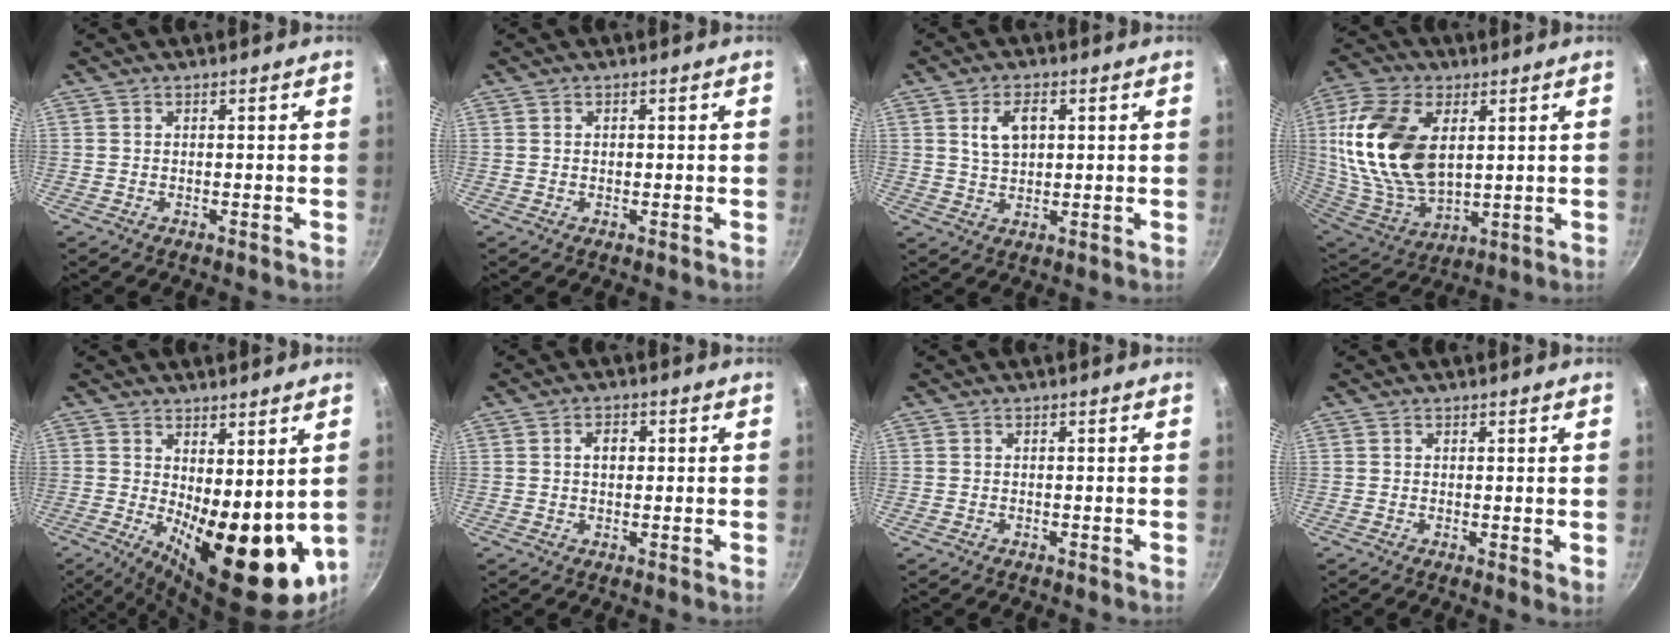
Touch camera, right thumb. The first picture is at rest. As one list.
[{"total": 1.0, "force": [0.1, 0.8, 0.6], "torque": [-0.008, 0.002, 0.001]}, {"total": 5.9, "force": [1.7, 3.6, 4.4], "torque": [-0.064, -0.002, 0.034]}, {"total": 22.5, "force": [4.8, 13.6, 17.2], "torque": [-0.331, -0.022, 0.100]}, {"total": 17.5, "force": [0.1, 7.5, 15.8], "torque": [-0.177, -0.031, 0.020]}, {"total": 3.0, "force": [0.4, 2.1, 2.1], "torque": [-0.024, 0.007, 0.004]}, {"total": 0.0}, {"total": 1.1, "force": [0.4, 0.5, 0.9], "torque": [-0.012, -0.006, 0.003]}]